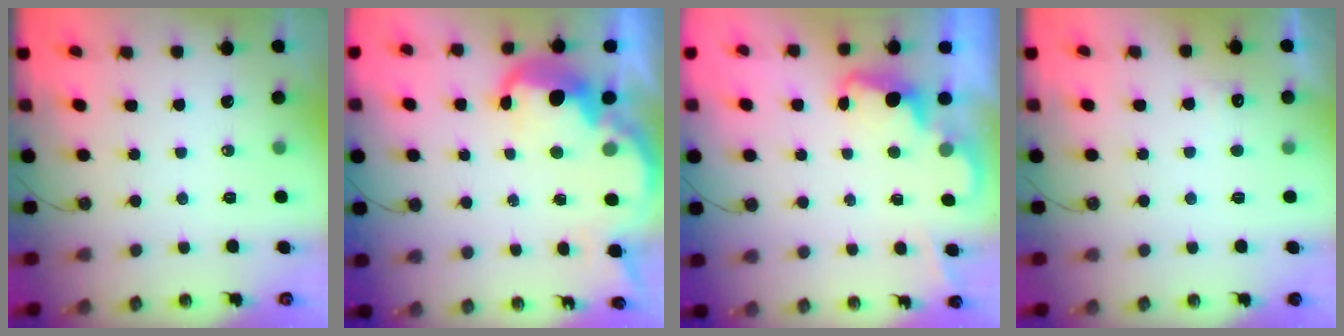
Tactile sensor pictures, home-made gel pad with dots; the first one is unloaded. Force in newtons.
{"total": 8.2, "press": 8.2, "slide": 0.5}
{"total": 2.4, "press": 2.4, "slide": 0.5}
{"total": 4.7, "press": 4.6, "slide": 1.0}